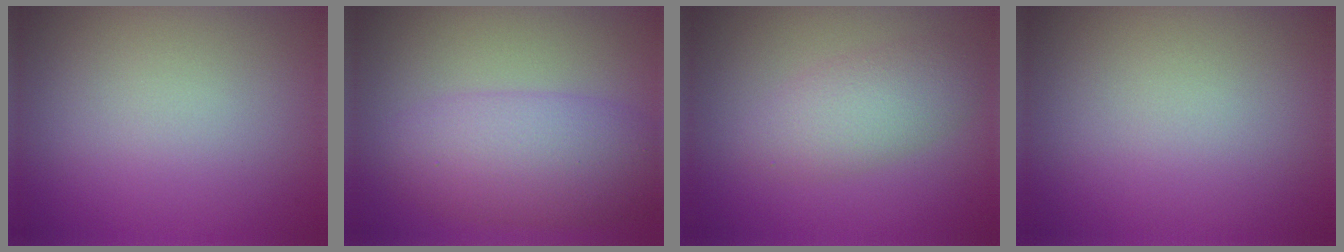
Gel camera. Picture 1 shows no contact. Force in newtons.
{"total": 6.0, "press": 6.0, "slide": 0.1}
{"total": 3.2, "press": 3.2, "slide": 0.1}
{"total": 0.0}